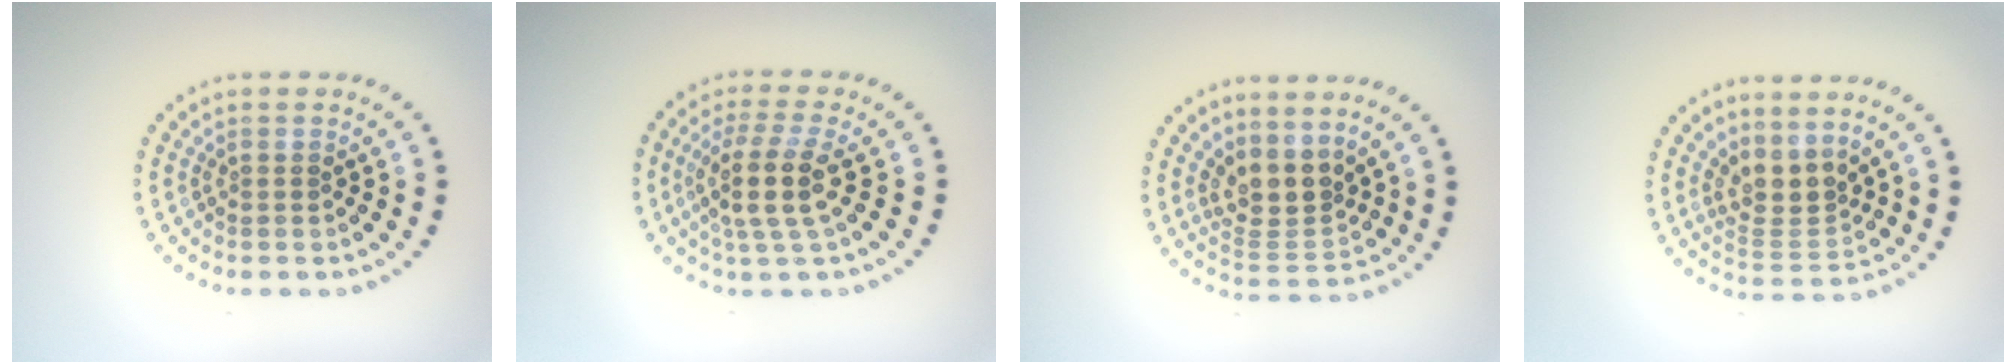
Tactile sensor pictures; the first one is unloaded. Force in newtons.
{"total": 4.0, "press": 3.4, "slide": 2.2}
{"total": 3.6, "press": 2.7, "slide": 2.4}
{"total": 3.2, "press": 2.4, "slide": 2.1}